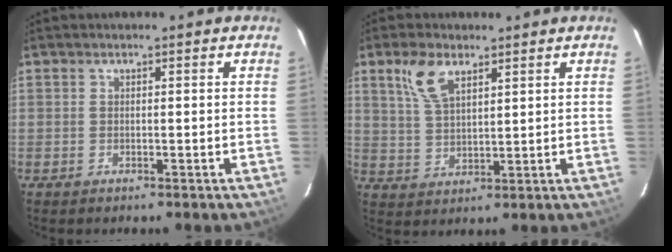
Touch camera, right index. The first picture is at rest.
{"total": 7.2, "force": [4.1, 3.4, 4.8], "torque": [-0.098, 0.011, 0.087]}